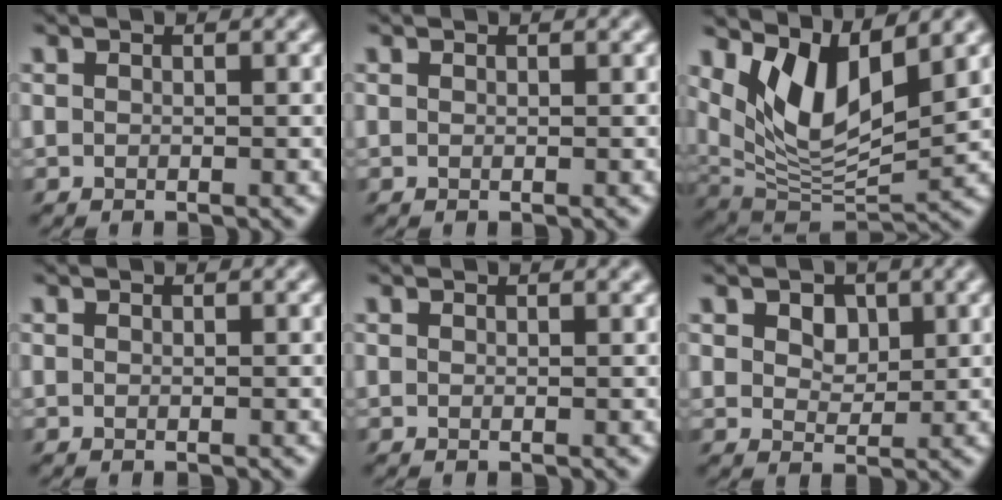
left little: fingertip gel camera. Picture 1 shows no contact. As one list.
[{"total": 0.0}, {"total": 8.8, "force": [3.6, 3.3, 7.3], "torque": [-0.139, -0.007, 0.063]}, {"total": 0.0}, {"total": 0.9, "force": [0.7, 0.2, 0.5], "torque": [-0.012, 0.002, 0.014]}, {"total": 3.6, "force": [0.9, 2.8, 2.2], "torque": [-0.047, 0.008, 0.007]}]